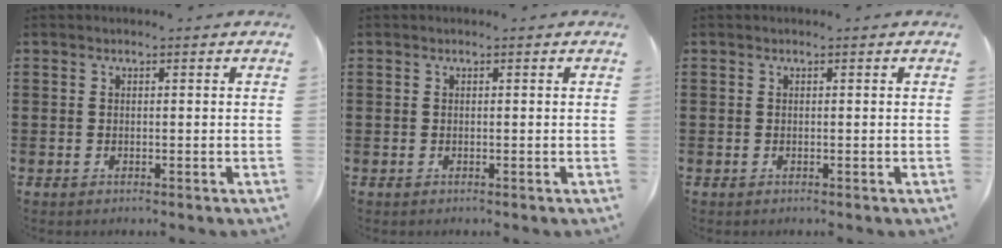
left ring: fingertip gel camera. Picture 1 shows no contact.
{"total": 0.0}
{"total": 0.0}